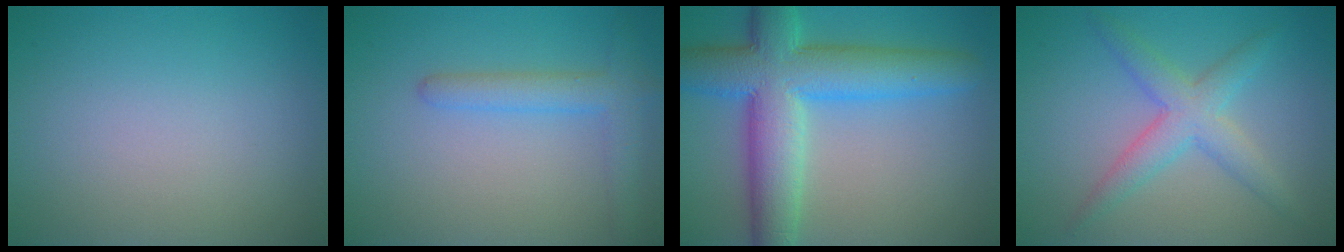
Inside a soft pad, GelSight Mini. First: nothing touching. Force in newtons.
{"total": 3.0, "press": 3.0, "slide": 0.2}
{"total": 9.8, "press": 9.8, "slide": 0.2}
{"total": 3.7, "press": 3.7, "slide": 0.1}